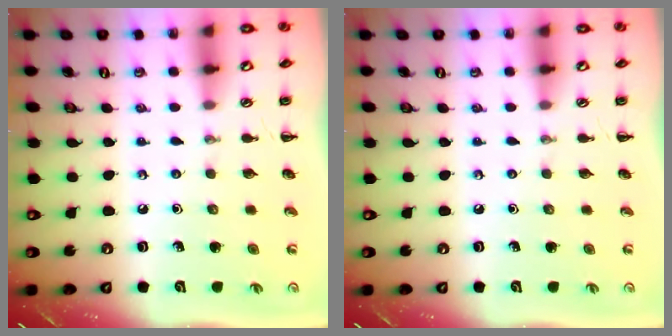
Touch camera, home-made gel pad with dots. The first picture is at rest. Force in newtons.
{"total": 0.0}